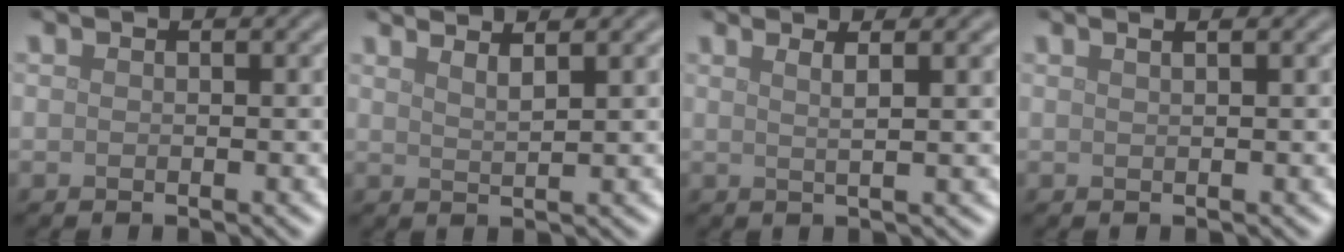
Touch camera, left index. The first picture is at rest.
{"total": 3.0, "force": [2.3, 0.8, 1.7], "torque": [-0.002, 0.014, 0.011]}
{"total": 3.6, "force": [1.9, 1.2, 2.8], "torque": [-0.023, 0.013, -0.003]}
{"total": 2.5, "force": [1.4, 1.2, 1.7], "torque": [0.000, 0.005, -0.010]}